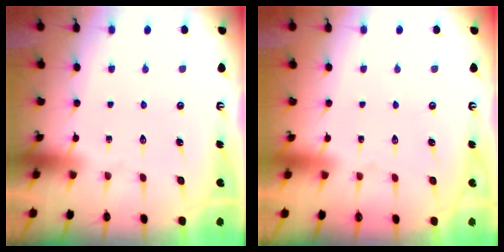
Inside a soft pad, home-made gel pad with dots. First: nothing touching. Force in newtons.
{"total": 1.6, "press": 1.6, "slide": 0.1}